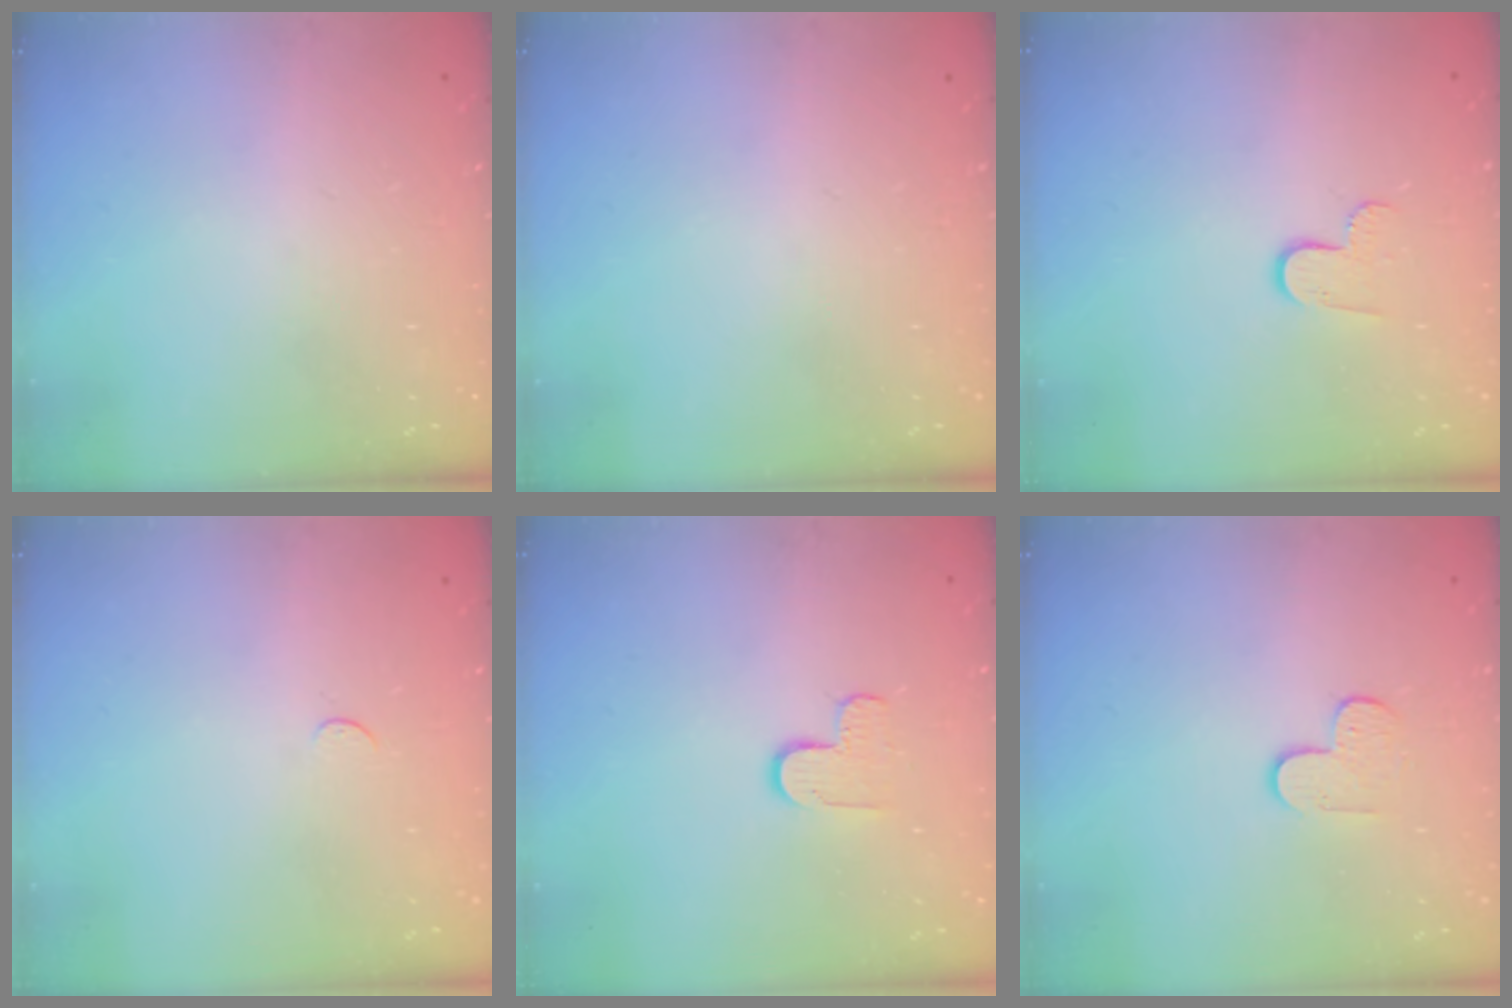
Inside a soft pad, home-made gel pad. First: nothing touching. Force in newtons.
{"total": 0.0}
{"total": 5.7, "press": 5.7, "slide": 0.5}
{"total": 2.4, "press": 2.4, "slide": 0.3}
{"total": 5.9, "press": 5.9, "slide": 0.5}
{"total": 4.2, "press": 4.2, "slide": 0.4}